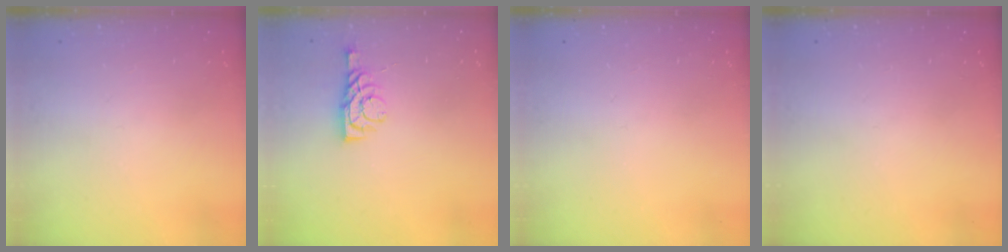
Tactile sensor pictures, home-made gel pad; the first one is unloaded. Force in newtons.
{"total": 5.1, "press": 5.1, "slide": 0.6}
{"total": 0.0}
{"total": 0.0}